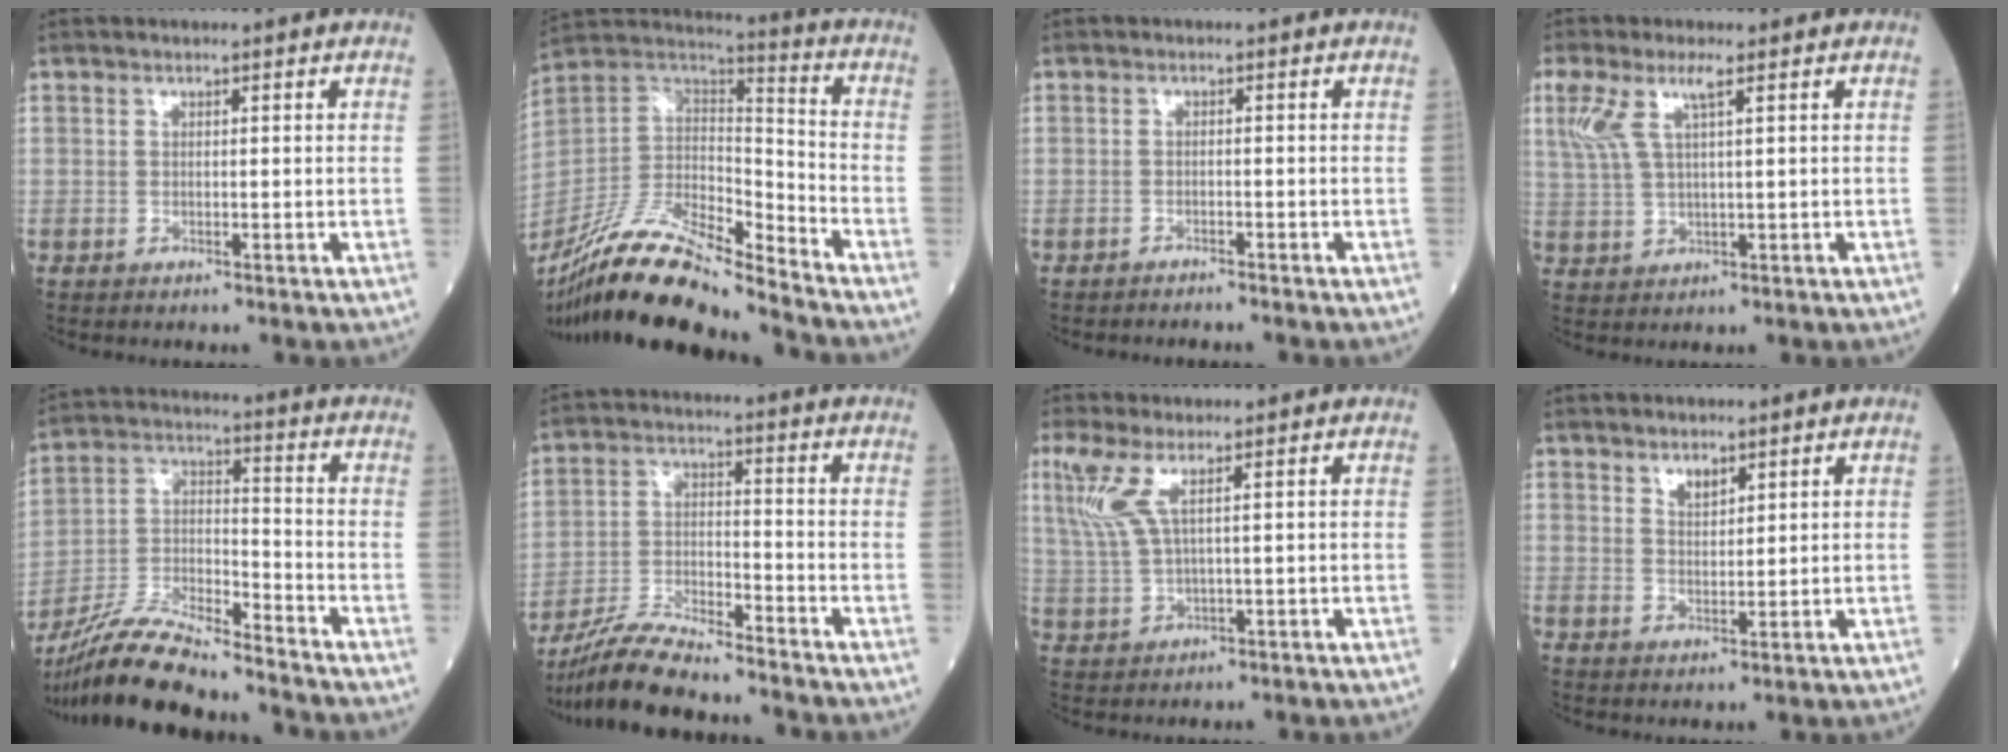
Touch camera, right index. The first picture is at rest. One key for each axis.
{"total": 19.2, "fx": -16.2, "fy": 2.4, "fz": 10.1, "tx": -0.209, "ty": 0.008, "tz": -0.304}
{"total": 2.5, "fx": -2.5, "fy": 0.0, "fz": 0.5, "tx": -0.007, "ty": -0.002, "tz": -0.030}
{"total": 5.8, "fx": 2.6, "fy": 1.1, "fz": 5.0, "tx": -0.126, "ty": 0.020, "tz": 0.060}
{"total": 15.7, "fx": -14.4, "fy": 1.1, "fz": 6.1, "tx": -0.119, "ty": 0.001, "tz": -0.269}
{"total": 10.8, "fx": -10.0, "fy": 0.7, "fz": 3.9, "tx": -0.075, "ty": -0.011, "tz": -0.188}
{"total": 5.3, "fx": 2.3, "fy": 0.7, "fz": 4.7, "tx": -0.128, "ty": 0.009, "tz": 0.056}
{"total": 2.2, "fx": 1.7, "fy": 0.9, "fz": 1.1, "tx": -0.023, "ty": -0.003, "tz": 0.035}